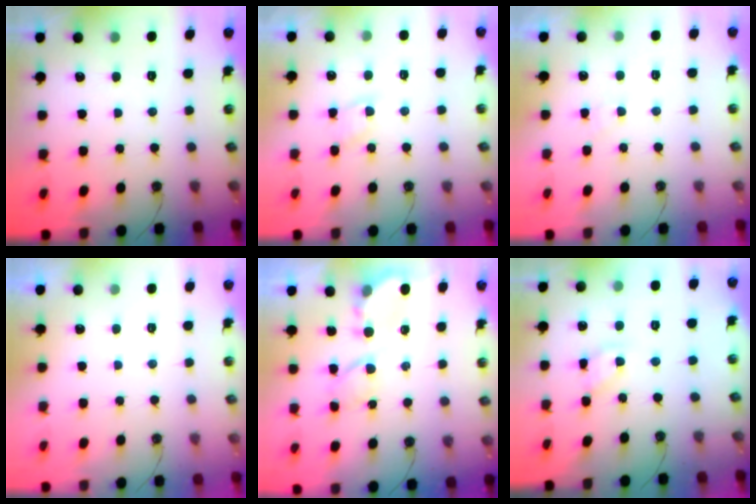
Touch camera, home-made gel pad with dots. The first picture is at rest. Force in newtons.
{"total": 7.0, "press": 6.9, "slide": 0.8}
{"total": 4.4, "press": 4.3, "slide": 0.7}
{"total": 0.0}
{"total": 6.7, "press": 6.7, "slide": 0.6}
{"total": 9.0, "press": 9.0, "slide": 0.5}